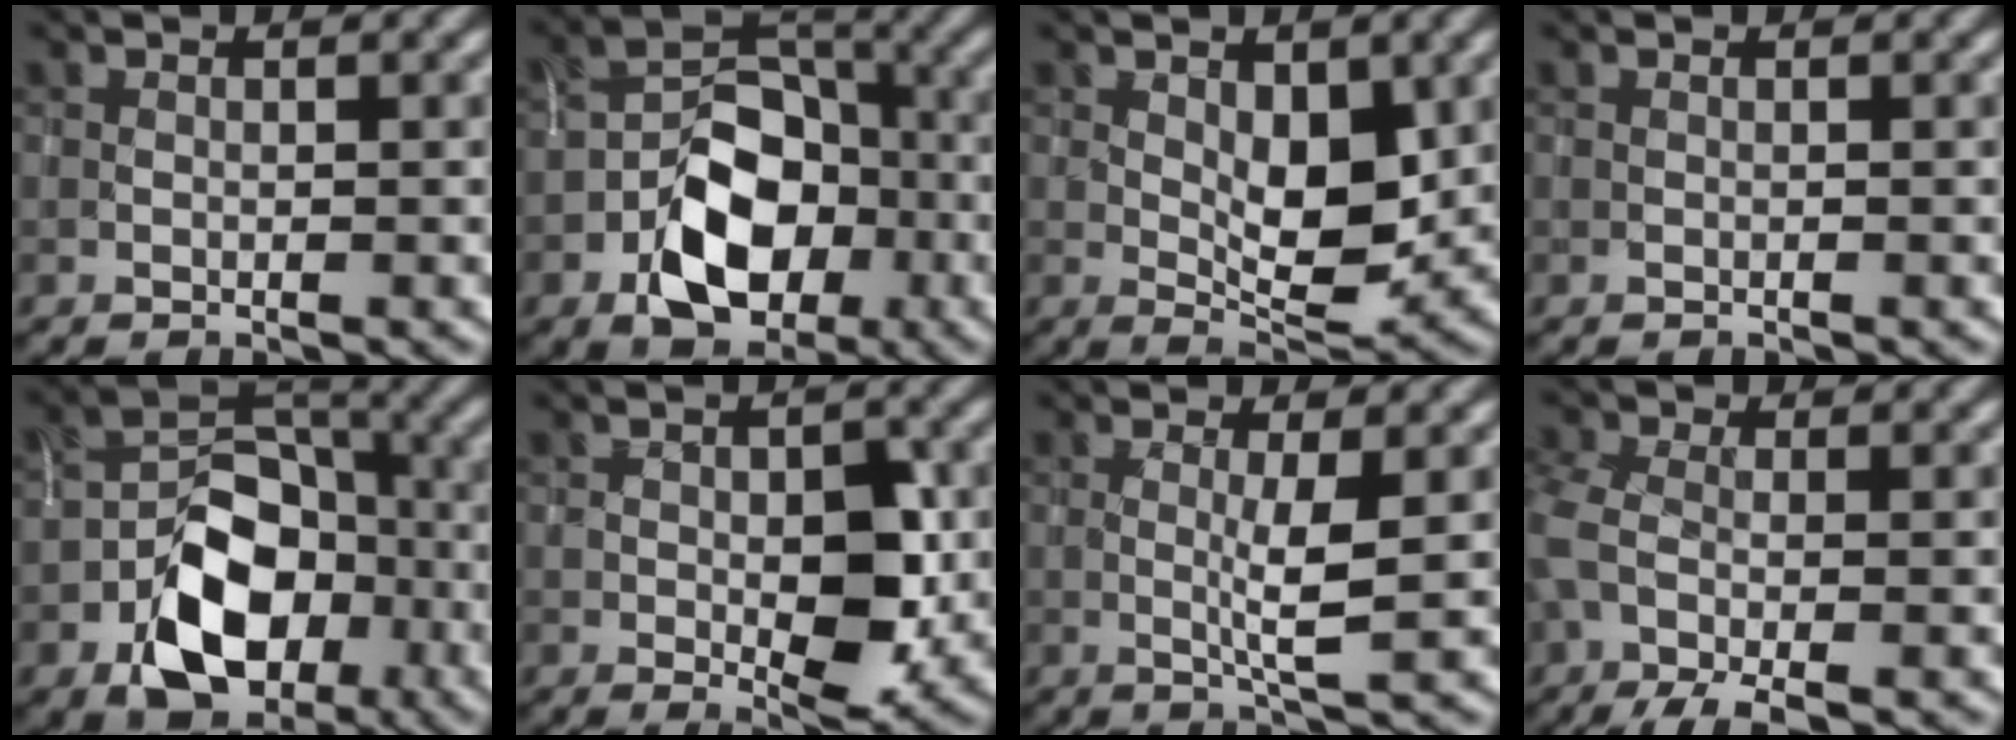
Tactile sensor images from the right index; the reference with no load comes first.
{"total": 8.7, "force": [-3.5, 5.6, 5.7], "torque": [-0.083, 0.002, -0.059]}
{"total": 5.2, "force": [0.7, 2.7, 4.3], "torque": [-0.069, -0.012, 0.019]}
{"total": 0.0}
{"total": 9.8, "force": [-4.2, 6.3, 6.1], "torque": [-0.093, 0.002, -0.070]}
{"total": 5.5, "force": [-0.6, 2.9, 4.7], "torque": [-0.078, -0.008, -0.003]}
{"total": 3.0, "force": [0.2, 0.2, 2.9], "torque": [-0.057, -0.004, 0.004]}
{"total": 6.2, "force": [-2.7, 2.9, 4.8], "torque": [-0.130, -0.011, -0.051]}